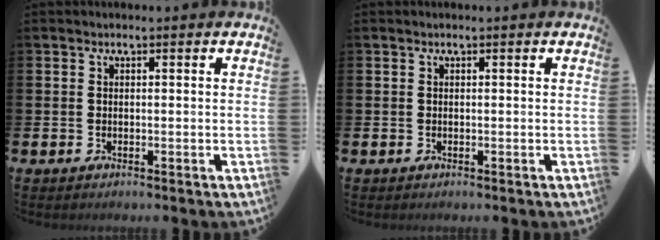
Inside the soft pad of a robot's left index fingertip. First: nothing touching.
{"total": 0.0}